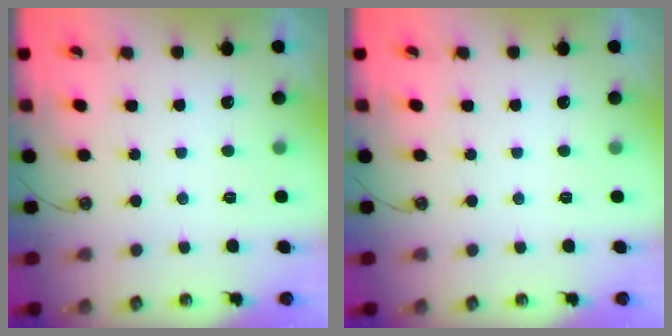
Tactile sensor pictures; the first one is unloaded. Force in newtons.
{"total": 0.0}